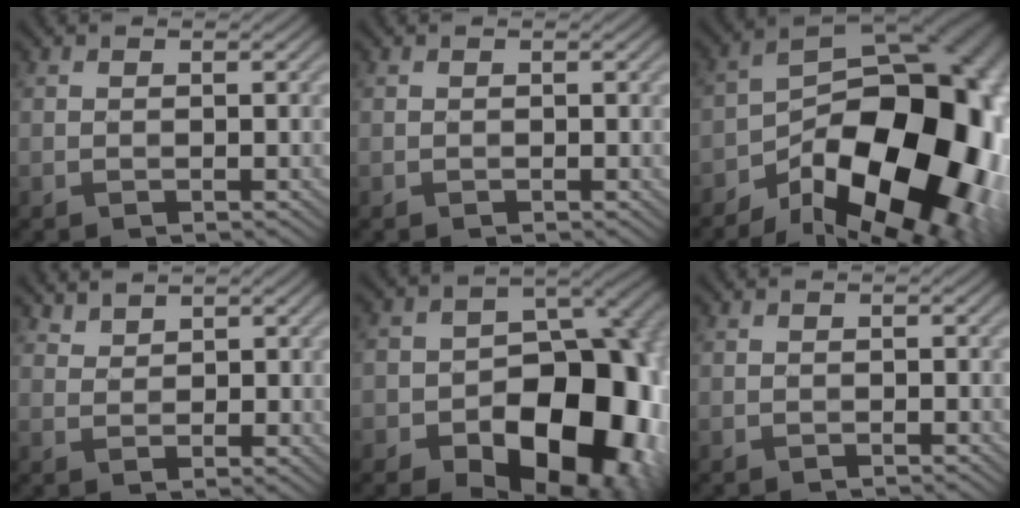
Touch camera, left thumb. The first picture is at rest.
{"total": 0.0}
{"total": 21.0, "force": [-8.2, 12.2, 15.0], "torque": [-0.201, -0.035, -0.113]}
{"total": 3.0, "force": [2.5, 1.2, 1.2], "torque": [-0.025, -0.002, 0.058]}
{"total": 22.0, "force": [-8.5, 16.3, 12.2], "torque": [-0.125, -0.036, -0.146]}
{"total": 0.0}